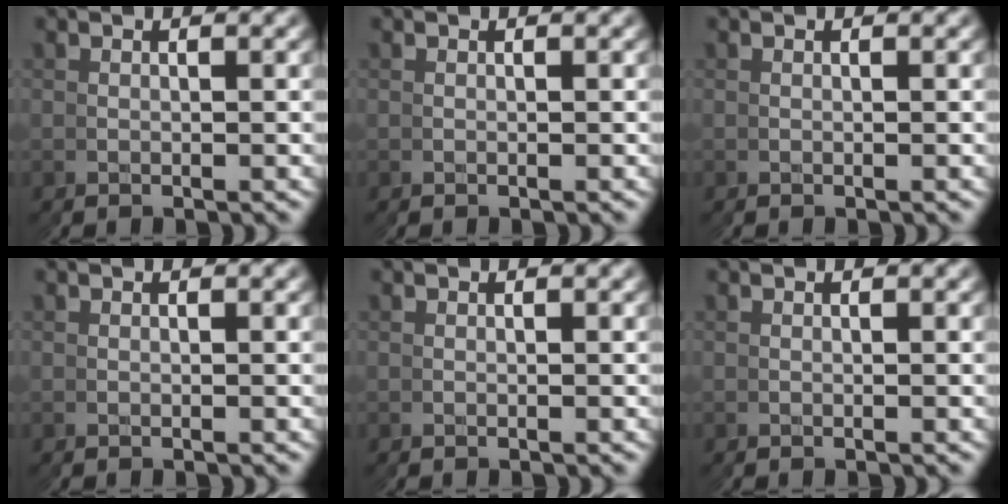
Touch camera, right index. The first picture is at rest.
{"total": 0.0}
{"total": 0.0}
{"total": 0.0}
{"total": 0.0}
{"total": 0.0}